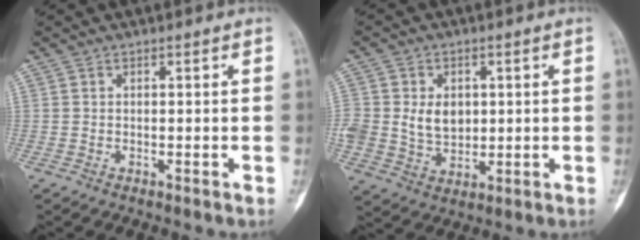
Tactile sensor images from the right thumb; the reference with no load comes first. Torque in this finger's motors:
{"motor_torque": [-0.17, 0.06, 0.51, 0.49, 0.16]}